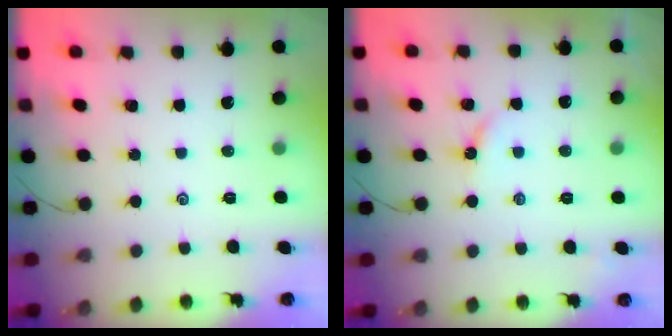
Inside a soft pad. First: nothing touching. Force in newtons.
{"total": 2.6, "press": 2.6, "slide": 0.4}